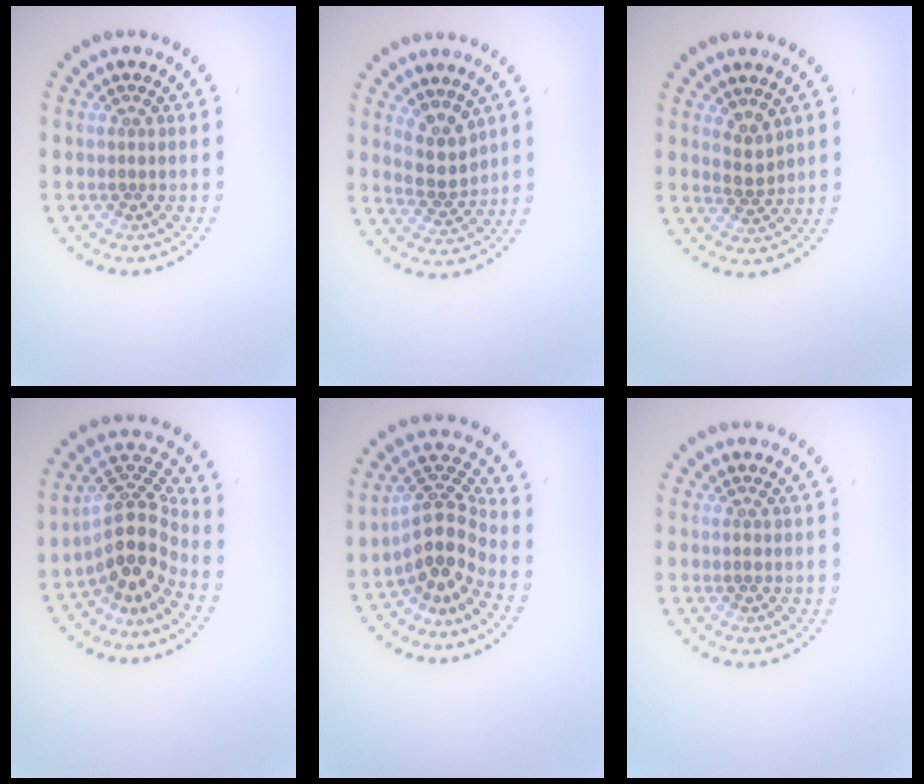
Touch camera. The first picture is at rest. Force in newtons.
{"total": 2.8, "press": 2.6, "slide": 1.2}
{"total": 1.8, "press": 1.5, "slide": 1.0}
{"total": 5.1, "press": 3.7, "slide": 3.5}
{"total": 4.4, "press": 3.3, "slide": 2.9}
{"total": 0.8, "press": 0.8, "slide": 0.2}